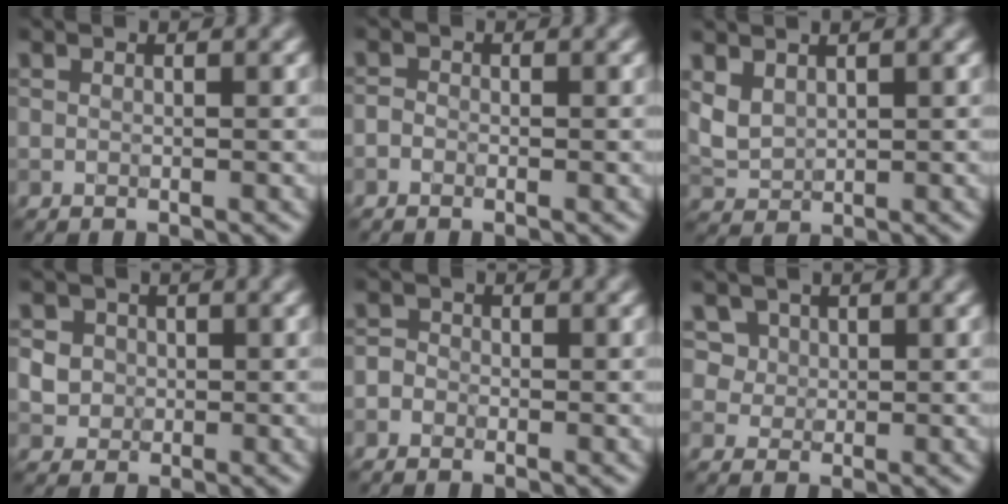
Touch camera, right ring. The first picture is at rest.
{"total": 0.7, "force": [-0.5, 0.5, 0.3], "torque": [-0.003, -0.001, -0.012]}
{"total": 2.3, "force": [1.2, 1.5, 1.3], "torque": [-0.033, -0.002, 0.030]}
{"total": 4.0, "force": [1.0, 3.5, 1.6], "torque": [-0.024, 0.018, 0.014]}
{"total": 1.2, "force": [-0.6, 1.0, 0.4], "torque": [0.001, 0.004, -0.017]}
{"total": 5.6, "force": [2.9, 4.2, 2.2], "torque": [-0.045, 0.007, 0.044]}